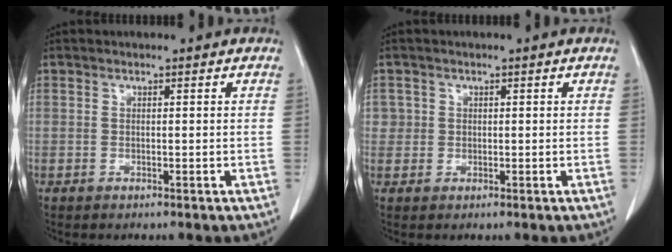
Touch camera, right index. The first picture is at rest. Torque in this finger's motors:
{"motor_torque": [0.04, -0.03, 0.07, 0.02]}